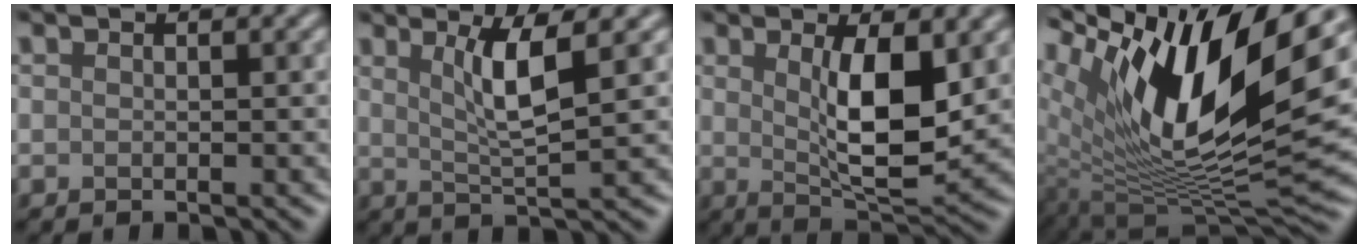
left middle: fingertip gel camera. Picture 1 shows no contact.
{"total": 4.3, "force": [1.6, 0.6, 3.9], "torque": [-0.074, -0.003, 0.032]}
{"total": 6.8, "force": [1.3, 2.2, 6.3], "torque": [-0.110, -0.011, 0.024]}
{"total": 15.6, "force": [5.8, 5.7, 13.3], "torque": [-0.238, -0.009, 0.105]}